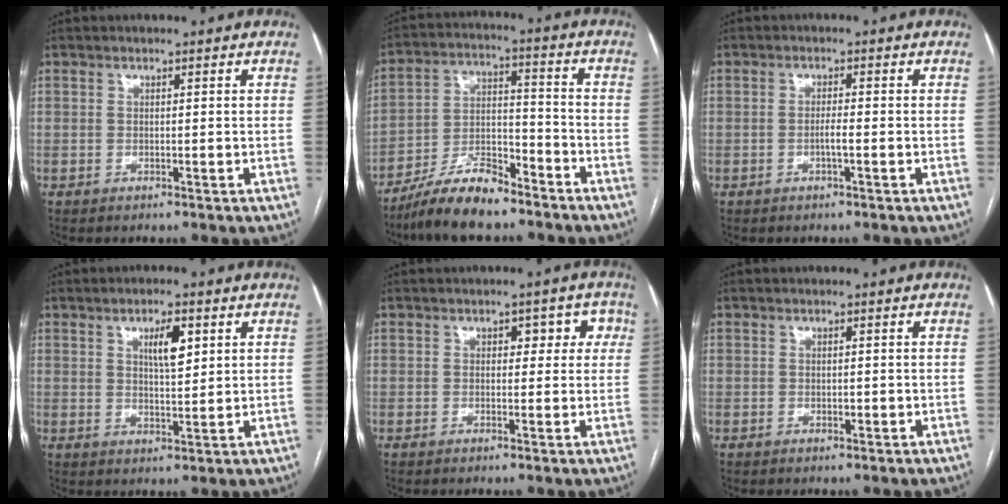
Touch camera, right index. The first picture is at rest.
{"total": 11.1, "force": [-9.1, 2.6, 5.7], "torque": [-0.107, 0.008, -0.167]}
{"total": 1.7, "force": [-0.6, 0.1, 1.6], "torque": [-0.028, 0.001, -0.010]}
{"total": 4.9, "force": [2.1, 1.4, 4.3], "torque": [-0.073, 0.001, 0.037]}
{"total": 4.3, "force": [1.3, 2.8, 3.0], "torque": [-0.016, 0.020, 0.011]}
{"total": 0.8, "force": [-0.1, 0.5, 0.6], "torque": [-0.006, 0.000, 0.000]}